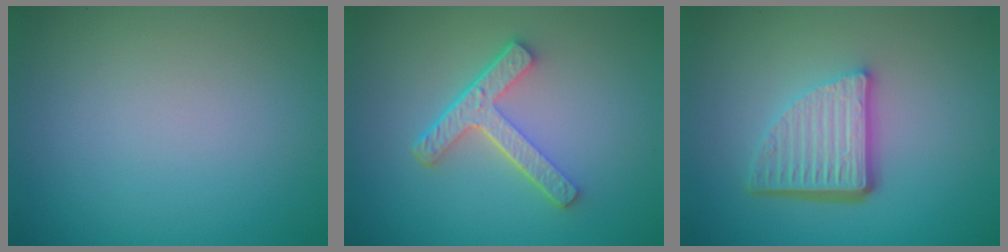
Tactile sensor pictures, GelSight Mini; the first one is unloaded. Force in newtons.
{"total": 4.3, "press": 3.2, "slide": 2.9}
{"total": 5.7, "press": 3.8, "slide": 4.2}